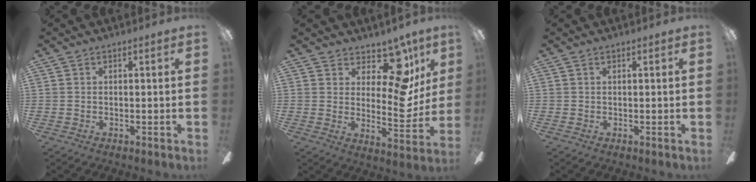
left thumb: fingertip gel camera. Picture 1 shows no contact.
{"total": 14.4, "force": [8.4, 7.3, 9.2], "torque": [-0.125, -0.063, 0.150]}
{"total": 0.0}